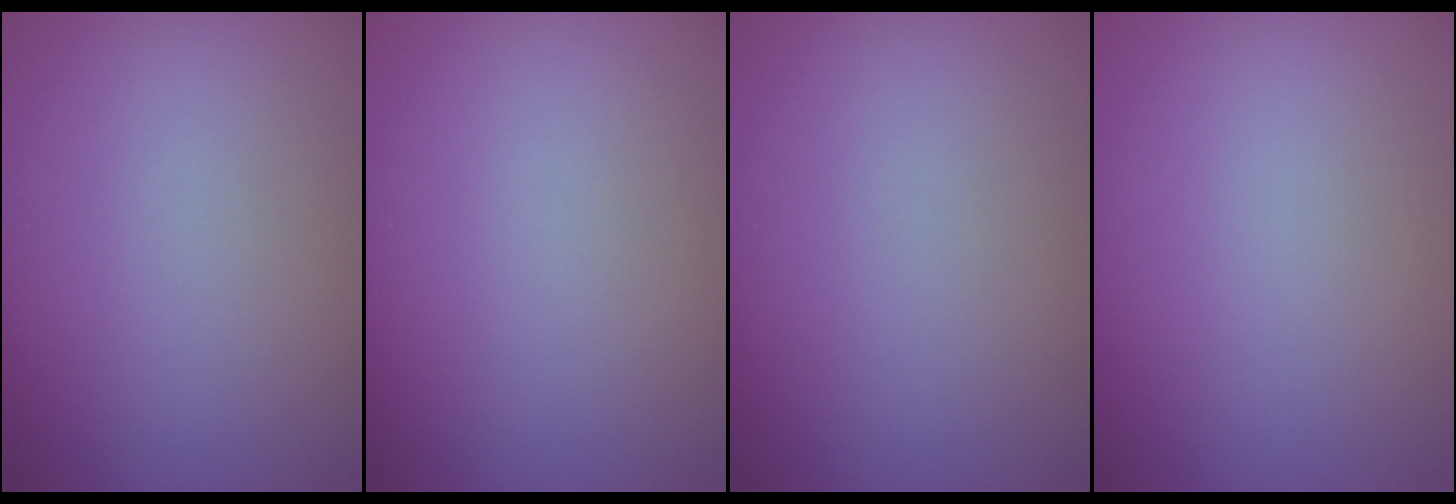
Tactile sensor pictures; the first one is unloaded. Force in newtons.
{"total": 0.0}
{"total": 0.0}
{"total": 0.0}